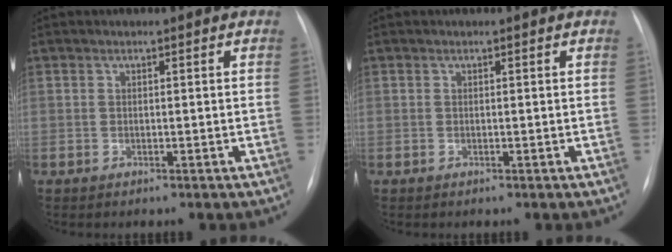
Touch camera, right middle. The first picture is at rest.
{"total": 0.0}